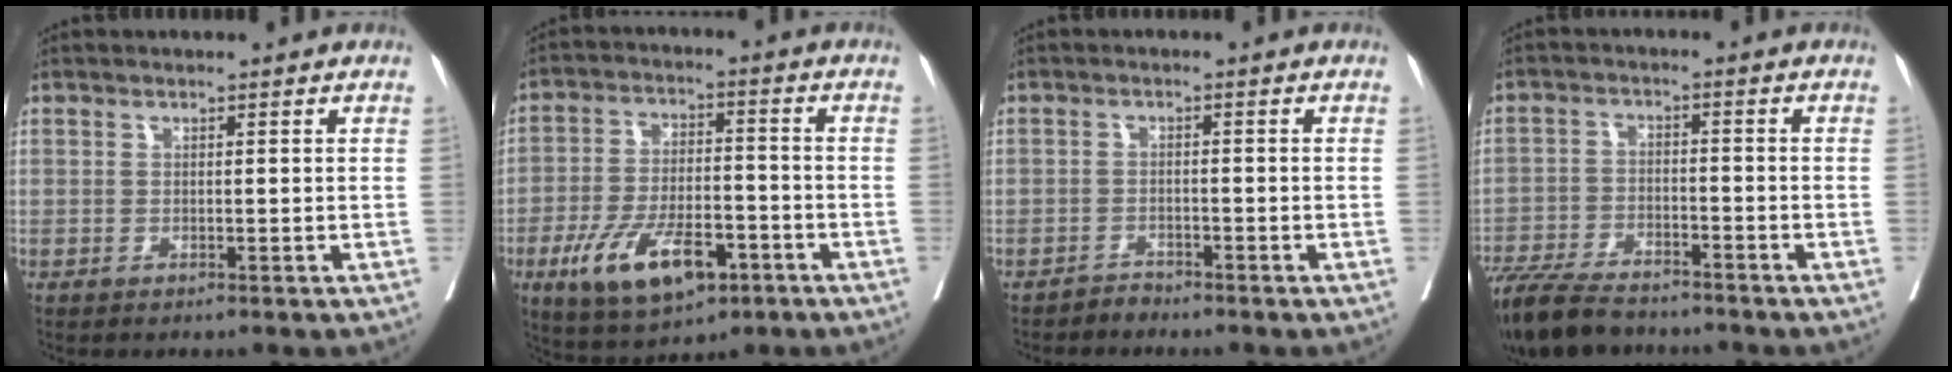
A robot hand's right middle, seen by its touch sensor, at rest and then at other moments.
{"total": 12.9, "force": [-6.3, 5.4, 9.8], "torque": [-0.180, -0.004, -0.101]}
{"total": 1.4, "force": [-1.3, 0.2, -0.4], "torque": [0.009, -0.003, -0.024]}
{"total": 11.3, "force": [-9.8, 2.7, 5.0], "torque": [-0.089, -0.023, -0.165]}